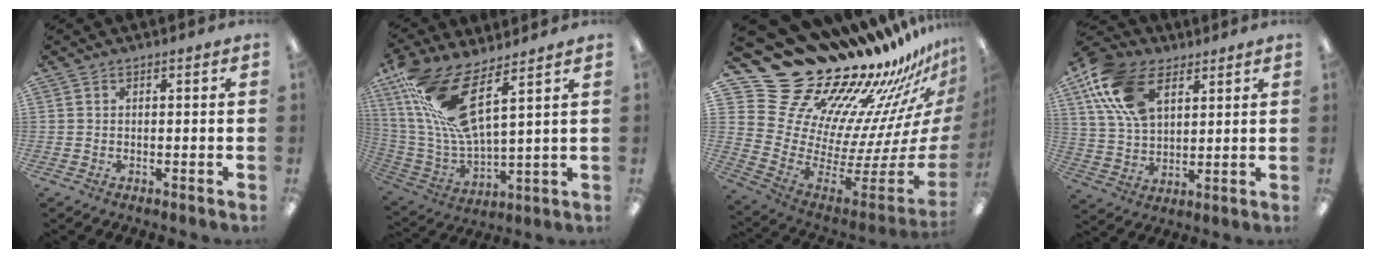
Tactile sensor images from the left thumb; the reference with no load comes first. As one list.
[{"total": 16.7, "force": [9.2, 4.9, 13.0], "torque": [-0.285, -0.043, 0.158]}, {"total": 26.7, "force": [23.1, 11.1, 7.5], "torque": [-0.059, -0.237, 0.483]}, {"total": 16.9, "force": [8.1, 9.9, 11.1], "torque": [-0.244, -0.005, 0.152]}]